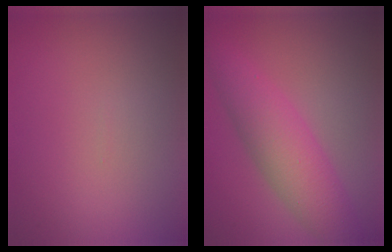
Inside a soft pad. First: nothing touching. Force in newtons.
{"total": 5.3, "press": 5.3, "slide": 0.1}